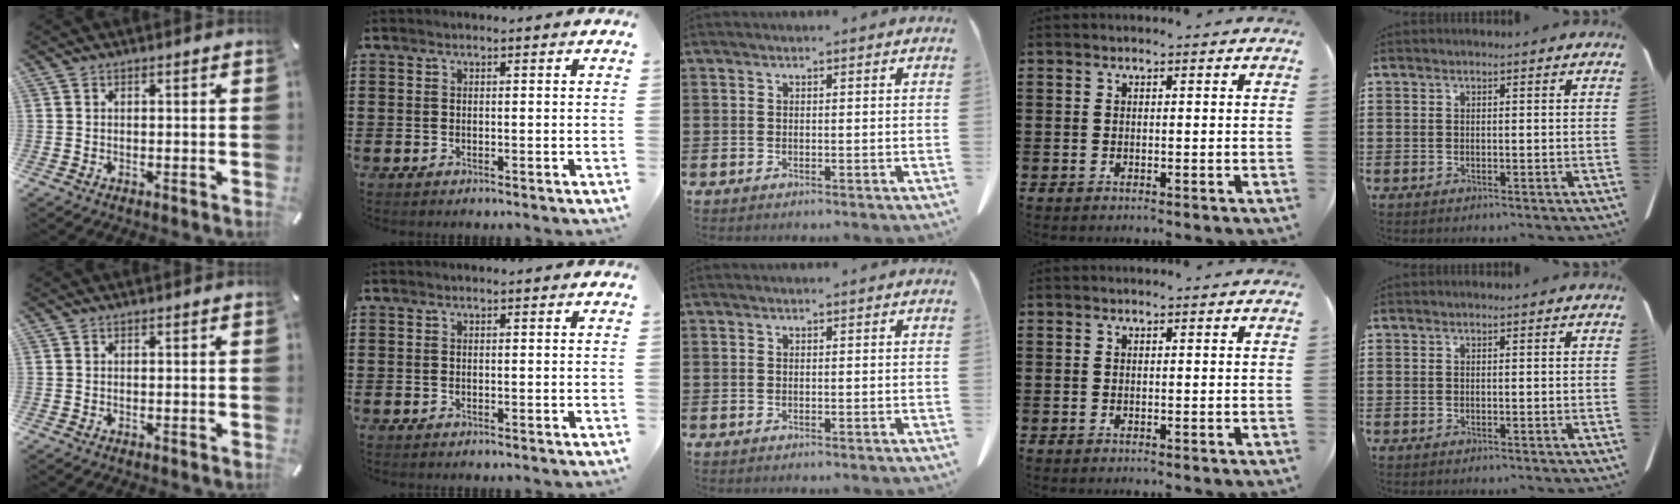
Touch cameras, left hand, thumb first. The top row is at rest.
{}